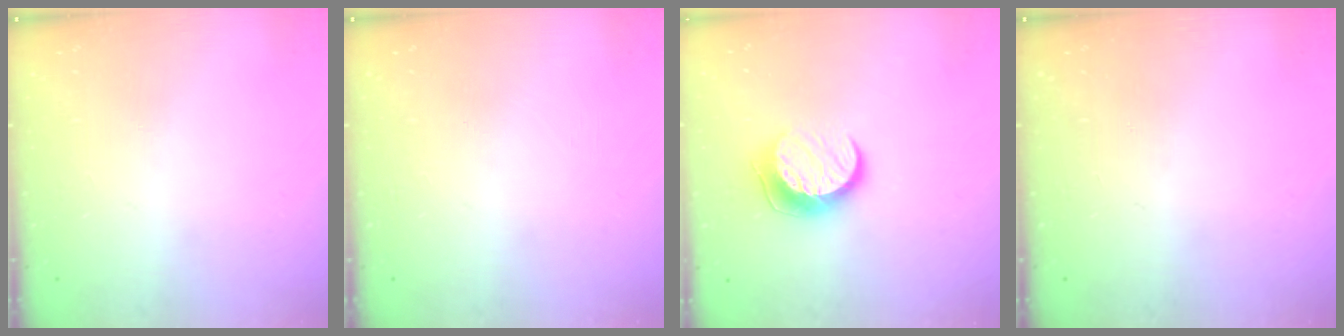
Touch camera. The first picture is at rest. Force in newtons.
{"total": 0.0}
{"total": 9.9, "press": 9.9, "slide": 0.1}
{"total": 0.0}